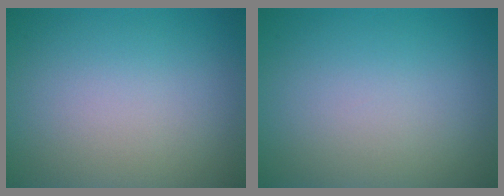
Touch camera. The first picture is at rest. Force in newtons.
{"total": 0.0}